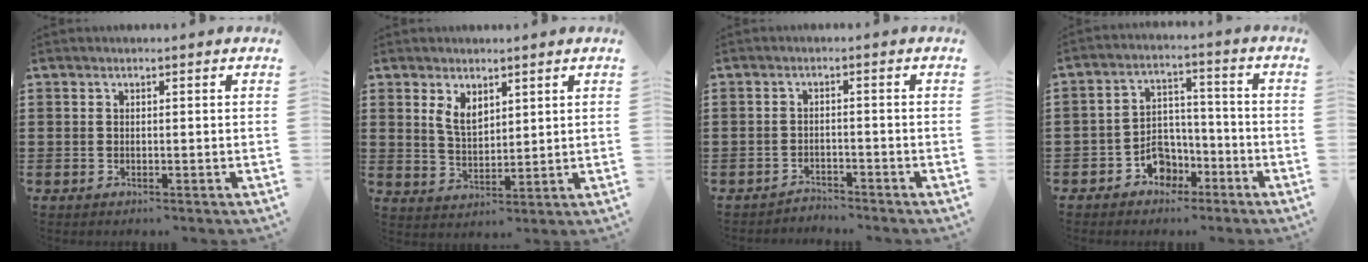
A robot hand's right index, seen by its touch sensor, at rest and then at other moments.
{"total": 4.0, "force": [2.2, 2.3, 2.4], "torque": [-0.055, 0.007, 0.041]}
{"total": 2.1, "force": [-2.1, 0.2, -0.1], "torque": [-0.006, 0.001, -0.045]}
{"total": 5.4, "force": [-3.0, 4.2, 1.4], "torque": [-0.033, 0.016, -0.054]}